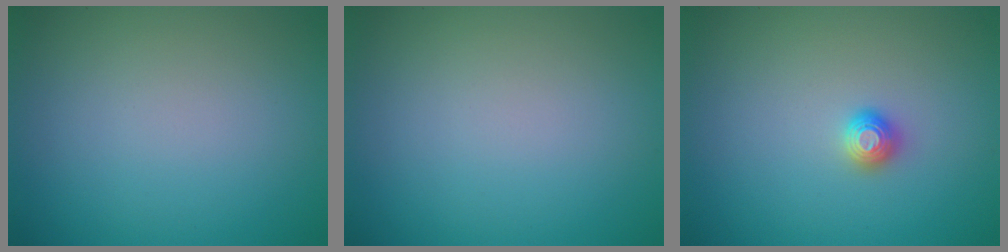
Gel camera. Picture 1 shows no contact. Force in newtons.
{"total": 0.0}
{"total": 1.1, "press": 1.1, "slide": 0.1}